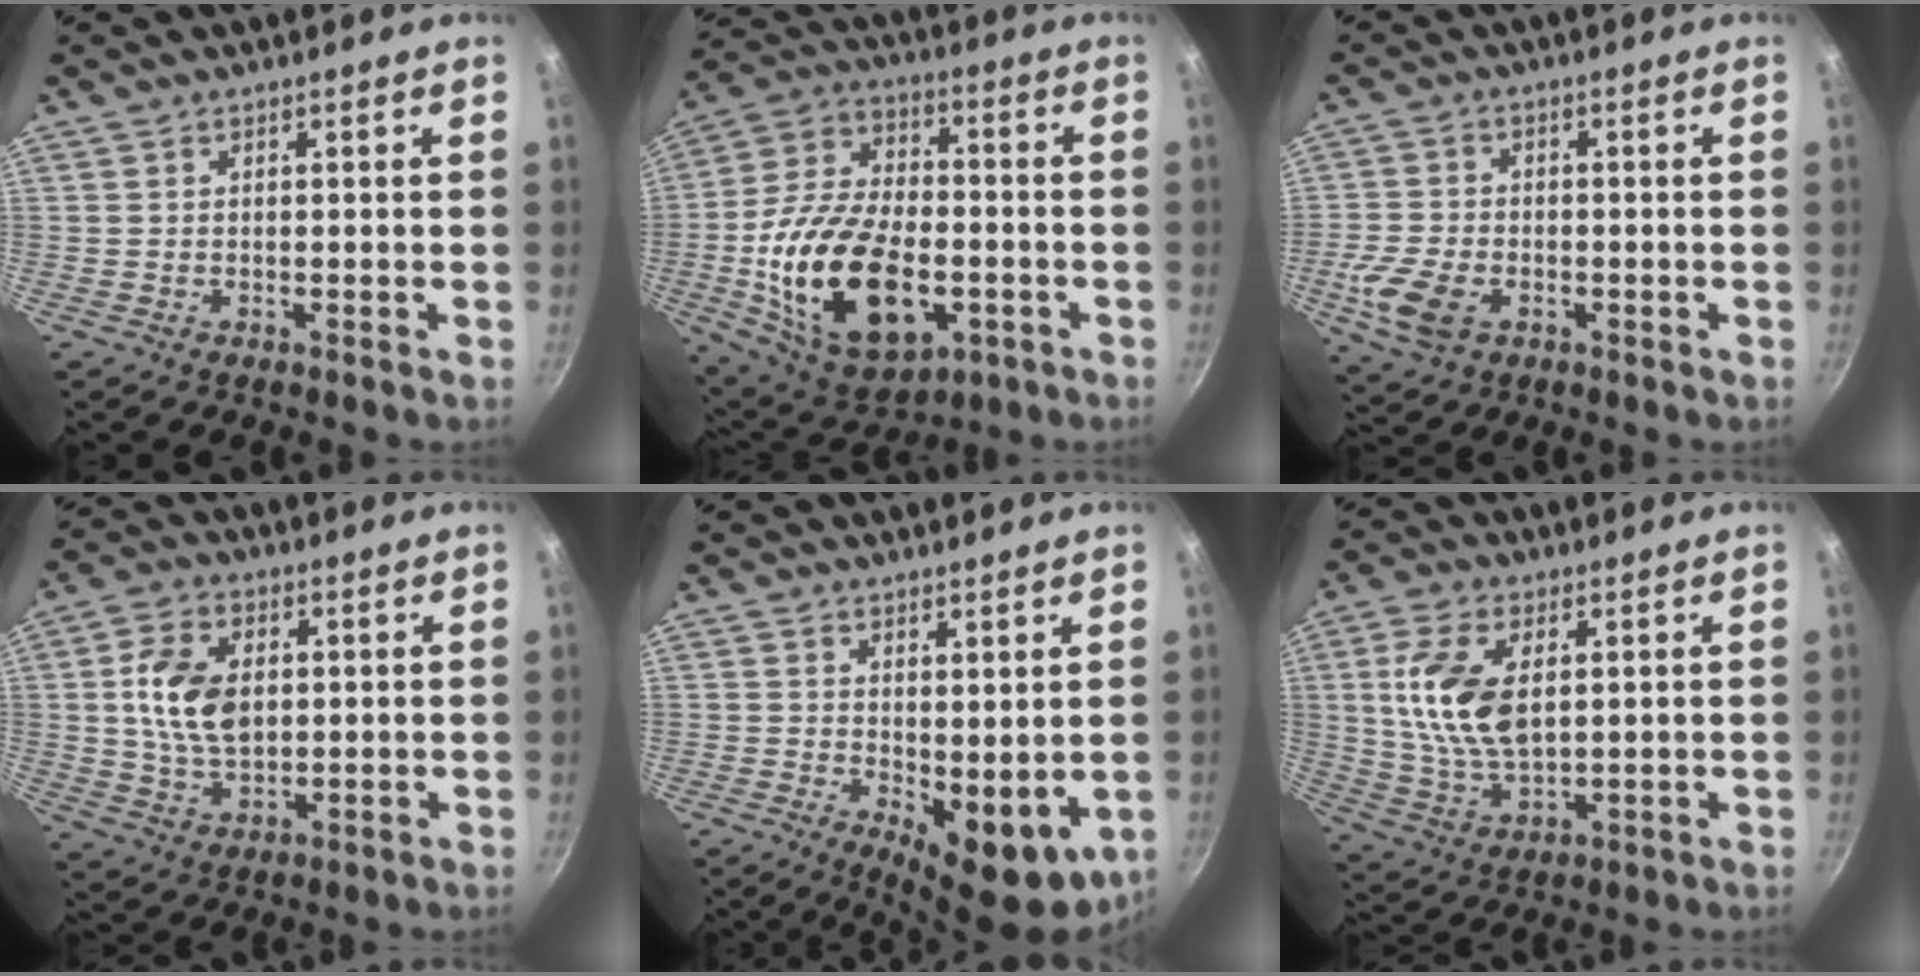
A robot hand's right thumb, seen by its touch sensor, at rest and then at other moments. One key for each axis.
{"total": 25.2, "fx": -5.7, "fy": 14.8, "fz": 19.5, "tx": -0.343, "ty": 0.025, "tz": -0.085}
{"total": 9.1, "fx": -2.9, "fy": 6.1, "fz": 6.1, "tx": -0.124, "ty": 0.008, "tz": -0.052}
{"total": 11.0, "fx": 1.5, "fy": 7.1, "fz": 8.3, "tx": -0.139, "ty": -0.002, "tz": 0.027}
{"total": 9.6, "fx": 0.6, "fy": 4.6, "fz": 8.4, "tx": -0.095, "ty": -0.019, "tz": 0.022}
{"total": 13.3, "fx": 2.7, "fy": 7.3, "fz": 10.8, "tx": -0.203, "ty": -0.015, "tz": 0.058}